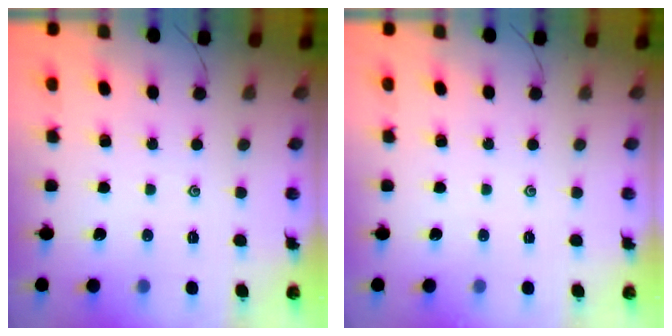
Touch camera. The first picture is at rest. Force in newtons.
{"total": 0.0}